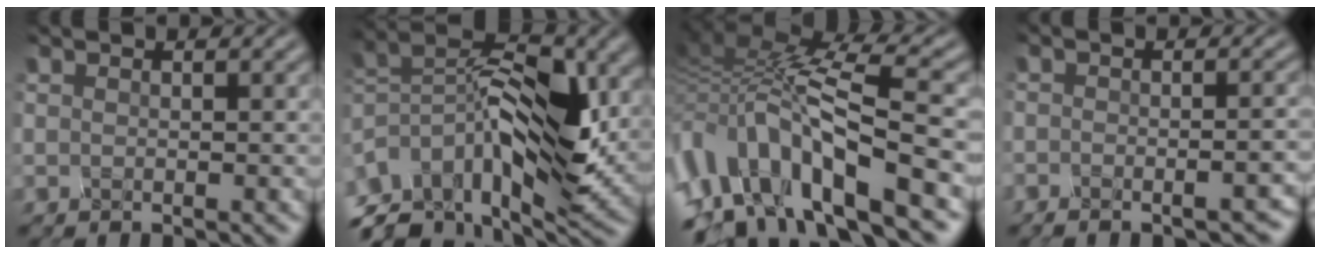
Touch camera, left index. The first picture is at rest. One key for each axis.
{"total": 12.5, "fx": -6.1, "fy": 6.5, "fz": 8.8, "tx": -0.195, "ty": 0.009, "tz": -0.094}
{"total": 12.3, "fx": -4.2, "fy": 4.8, "fz": 10.5, "tx": -0.230, "ty": 0.013, "tz": -0.041}
{"total": 3.0, "fx": -2.7, "fy": 0.3, "fz": 1.2, "tx": -0.015, "ty": -0.004, "tz": -0.017}